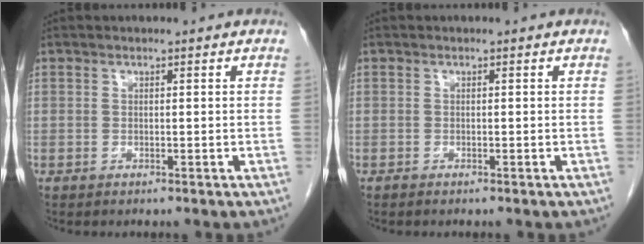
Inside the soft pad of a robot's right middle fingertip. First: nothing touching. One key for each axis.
{"total": 0.0}